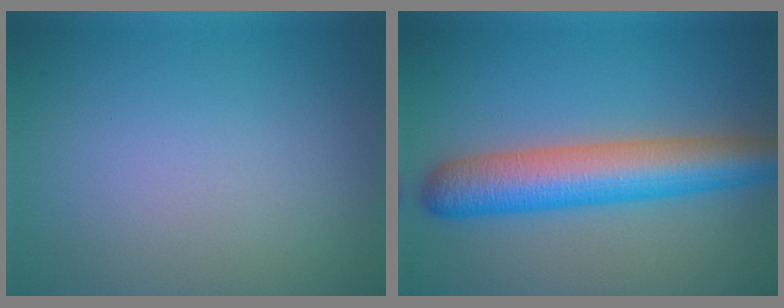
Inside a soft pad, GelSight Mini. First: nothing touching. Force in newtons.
{"total": 7.9, "press": 7.9, "slide": 0.2}